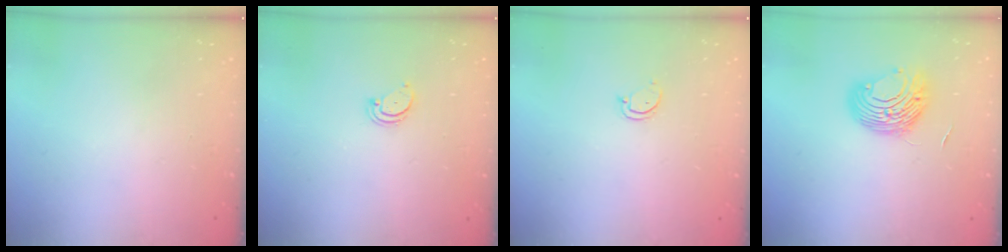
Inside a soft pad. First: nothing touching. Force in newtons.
{"total": 1.9, "press": 1.9, "slide": 0.2}
{"total": 2.5, "press": 2.5, "slide": 0.3}
{"total": 9.4, "press": 9.3, "slide": 1.0}